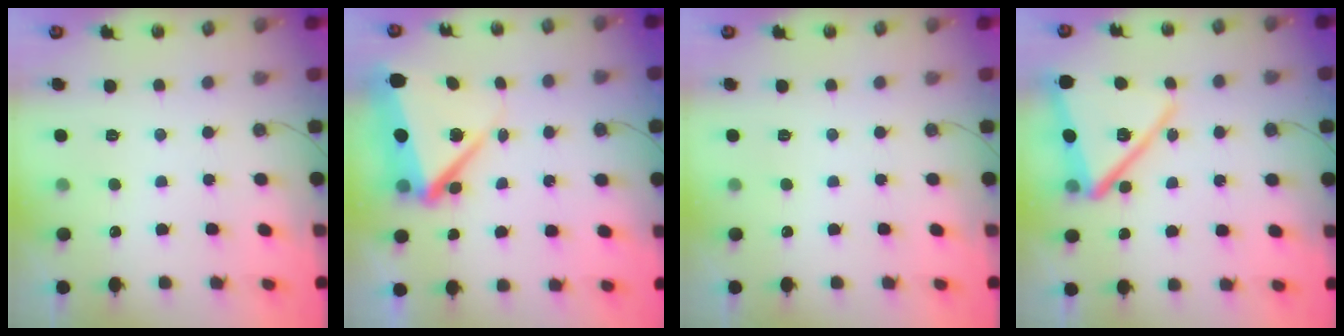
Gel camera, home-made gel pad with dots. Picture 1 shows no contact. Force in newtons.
{"total": 10.1, "press": 10.0, "slide": 1.0}
{"total": 0.0}
{"total": 18.2, "press": 18.1, "slide": 1.4}